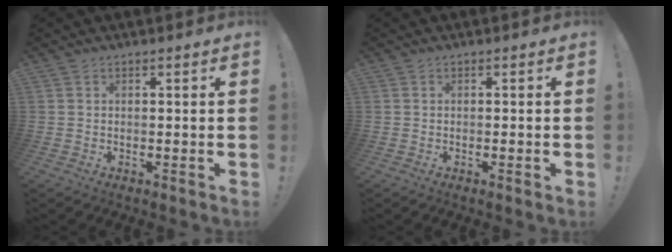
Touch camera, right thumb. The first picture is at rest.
{"total": 0.9, "force": [-0.4, -0.2, 0.8], "torque": [-0.021, 0.001, -0.006]}